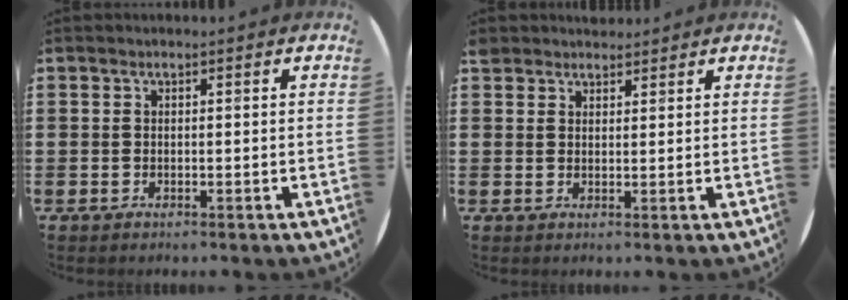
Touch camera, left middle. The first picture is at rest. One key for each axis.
{"total": 2.5, "fx": 2.3, "fy": 0.9, "fz": 0.0, "tx": 0.004, "ty": -0.004, "tz": 0.044}